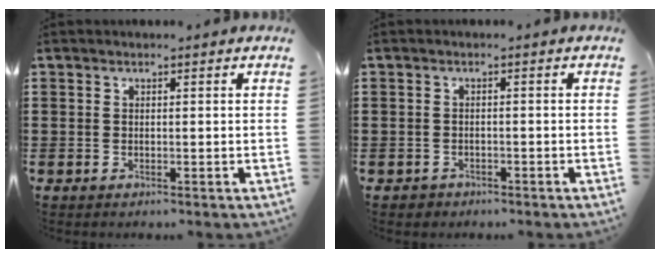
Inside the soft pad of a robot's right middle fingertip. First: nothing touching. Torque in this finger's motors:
{"motor_torque": [1.16, 0.31, 0.04, 0.01]}